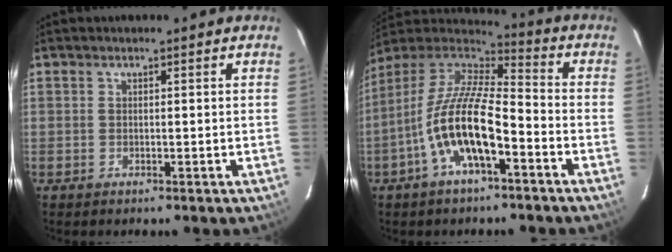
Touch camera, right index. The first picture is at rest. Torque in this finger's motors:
{"motor_torque": [1.10, -0.82, 1.05, 0.21]}